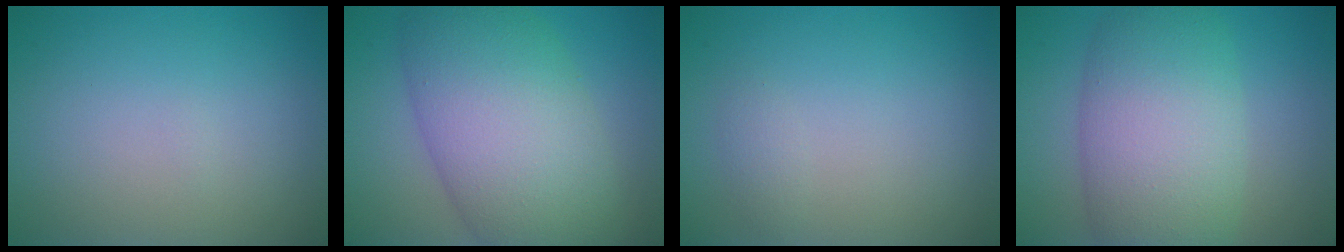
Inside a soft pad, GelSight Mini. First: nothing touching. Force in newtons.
{"total": 11.6, "press": 11.6, "slide": 0.4}
{"total": 0.7, "press": 0.7, "slide": 0.1}
{"total": 9.7, "press": 9.7, "slide": 0.7}